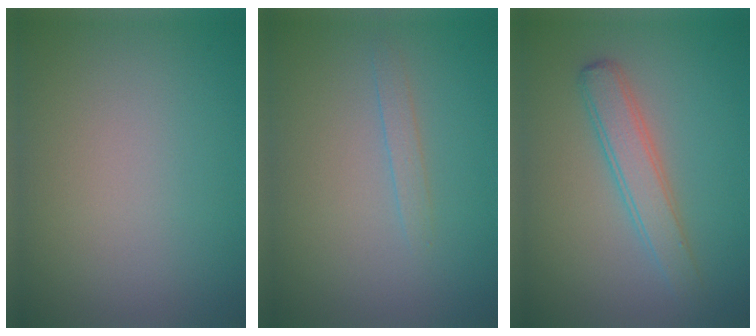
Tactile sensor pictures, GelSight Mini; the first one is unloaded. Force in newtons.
{"total": 1.0, "press": 1.0, "slide": 0.1}
{"total": 2.9, "press": 2.9, "slide": 0.0}